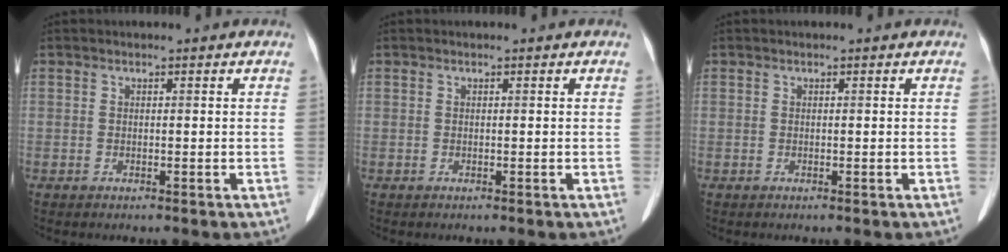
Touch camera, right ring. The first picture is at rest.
{"total": 0.0}
{"total": 0.0}